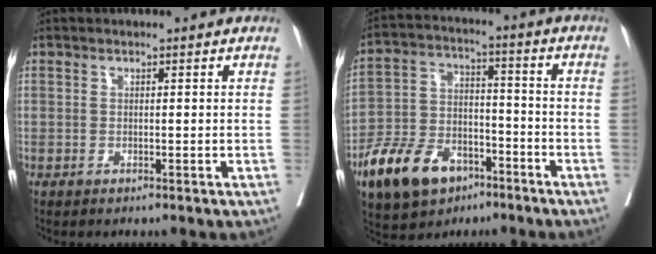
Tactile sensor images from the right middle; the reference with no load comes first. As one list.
[{"total": 12.8, "force": [-7.7, 7.5, 6.9], "torque": [-0.137, 0.004, -0.136]}]